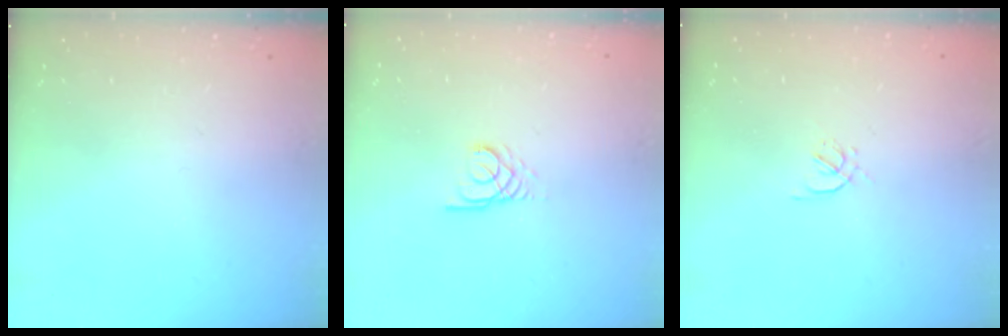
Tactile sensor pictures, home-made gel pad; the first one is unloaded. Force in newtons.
{"total": 2.2, "press": 2.2, "slide": 0.2}
{"total": 1.6, "press": 1.6, "slide": 0.4}